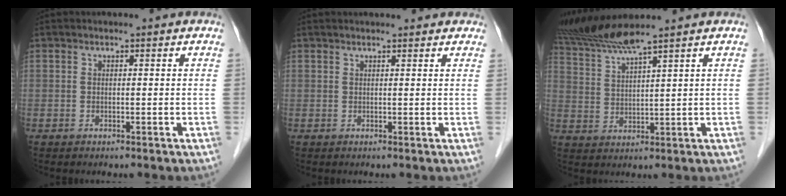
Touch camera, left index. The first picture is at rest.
{"total": 4.6, "force": [4.2, 0.9, 1.8], "torque": [-0.021, 0.025, 0.042]}
{"total": 6.6, "force": [5.7, -2.0, 2.5], "torque": [-0.066, -0.001, 0.120]}